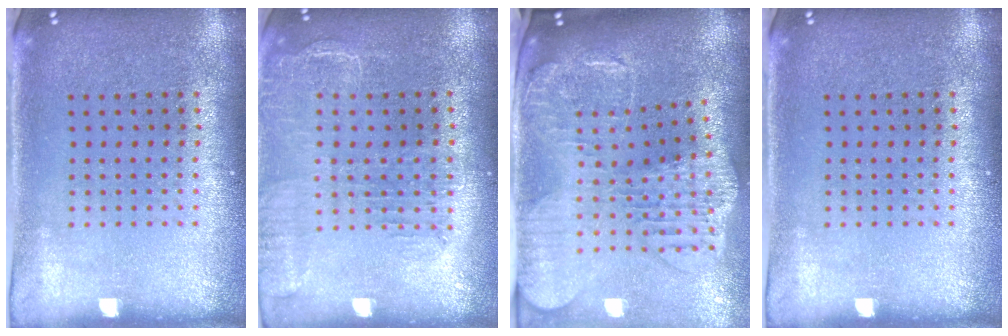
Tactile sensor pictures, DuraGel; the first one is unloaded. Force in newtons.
{"total": 1.6, "press": 1.5, "slide": 0.7}
{"total": 3.0, "press": 2.5, "slide": 1.6}
{"total": 0.0}